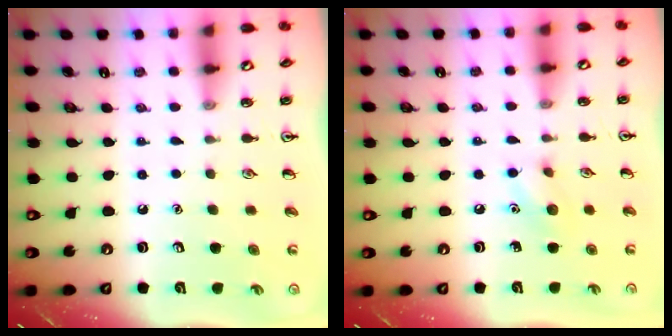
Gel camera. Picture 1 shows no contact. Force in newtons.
{"total": 6.6, "press": 6.5, "slide": 1.4}